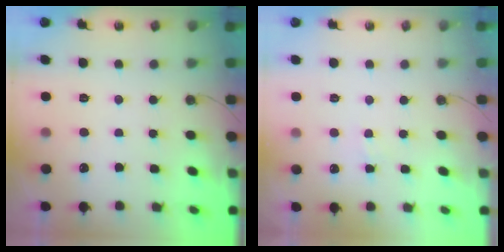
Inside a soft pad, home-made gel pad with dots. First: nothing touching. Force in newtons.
{"total": 1.6, "press": 1.6, "slide": 0.3}